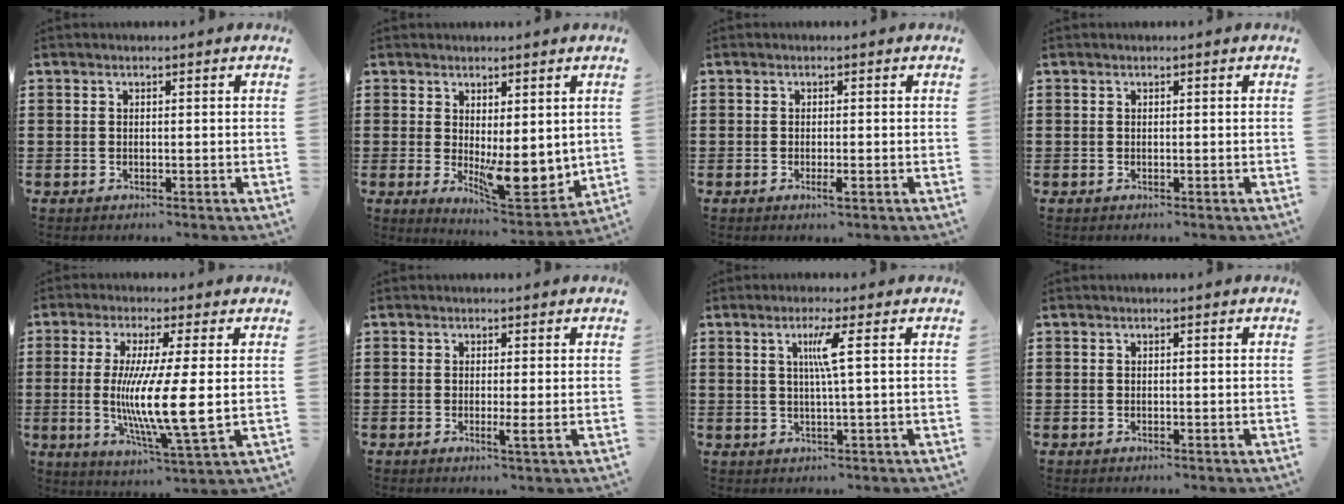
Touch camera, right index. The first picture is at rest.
{"total": 6.4, "force": [-0.6, 2.7, 5.8], "torque": [-0.074, -0.014, -0.006]}
{"total": 1.4, "force": [-0.6, 0.0, 1.2], "torque": [-0.021, -0.005, -0.010]}
{"total": 0.0}
{"total": 10.6, "force": [0.2, 0.5, 10.6], "torque": [-0.212, -0.017, -0.001]}
{"total": 1.9, "force": [-0.3, -0.2, 1.8], "torque": [-0.033, -0.007, -0.005]}
{"total": 4.2, "force": [1.1, -0.6, 4.1], "torque": [-0.081, -0.003, 0.011]}
{"total": 0.0}